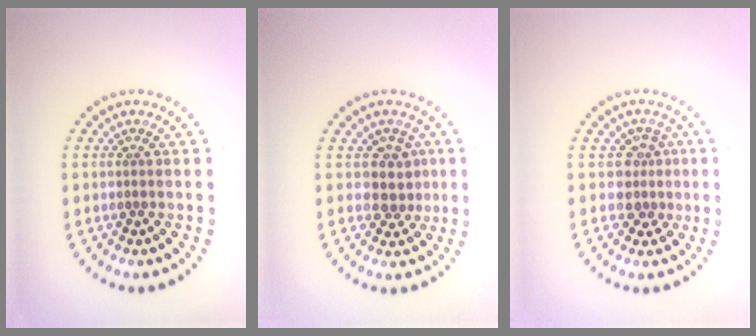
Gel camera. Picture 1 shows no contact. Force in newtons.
{"total": 2.5, "press": 2.1, "slide": 1.3}
{"total": 2.3, "press": 1.7, "slide": 1.5}